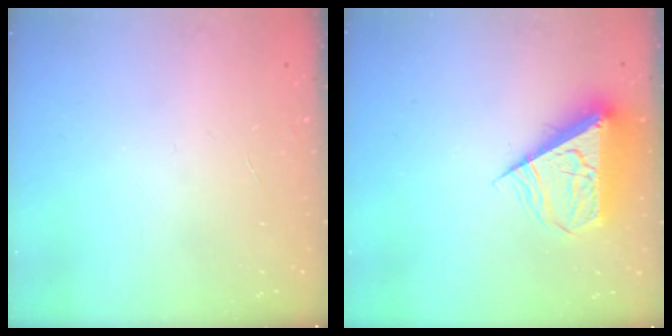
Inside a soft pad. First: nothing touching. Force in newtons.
{"total": 8.5, "press": 8.4, "slide": 1.2}